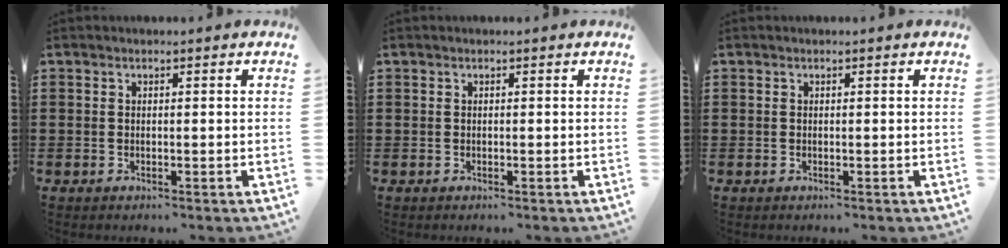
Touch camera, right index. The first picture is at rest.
{"total": 0.0}
{"total": 0.0}